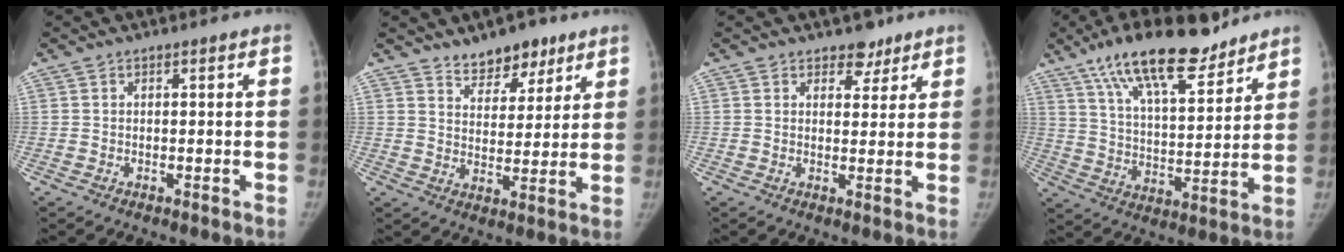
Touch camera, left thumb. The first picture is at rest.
{"total": 8.3, "force": [6.2, 4.3, 3.4], "torque": [-0.016, -0.040, 0.099]}
{"total": 3.6, "force": [2.7, 2.2, 1.0], "torque": [0.010, -0.017, 0.038]}
{"total": 19.0, "force": [13.4, 6.3, 11.8], "torque": [-0.174, -0.050, 0.230]}